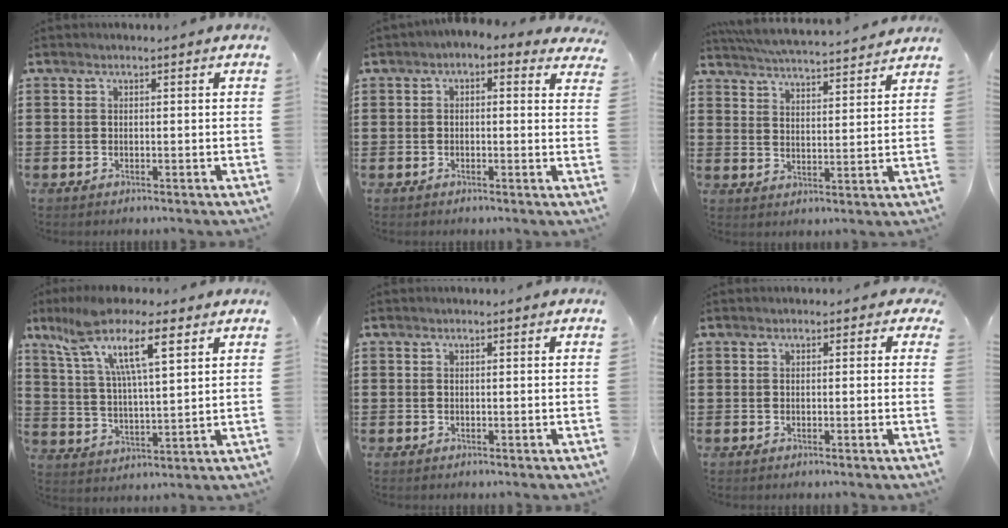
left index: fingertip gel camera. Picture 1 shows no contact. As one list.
[{"total": 1.3, "force": [-0.1, 0.7, 1.1], "torque": [-0.024, 0.007, -0.005]}, {"total": 5.0, "force": [4.9, -0.3, 0.7], "torque": [-0.035, -0.034, 0.085]}, {"total": 12.0, "force": [7.3, 3.0, 9.0], "torque": [-0.193, -0.013, 0.128]}, {"total": 0.0}, {"total": 0.7, "force": [0.0, 0.5, 0.5], "torque": [-0.011, 0.004, -0.002]}]